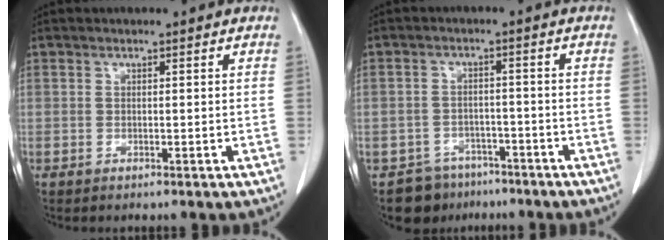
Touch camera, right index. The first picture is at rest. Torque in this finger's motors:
{"motor_torque": [-1.15, 0.01, -1.05, -0.21]}